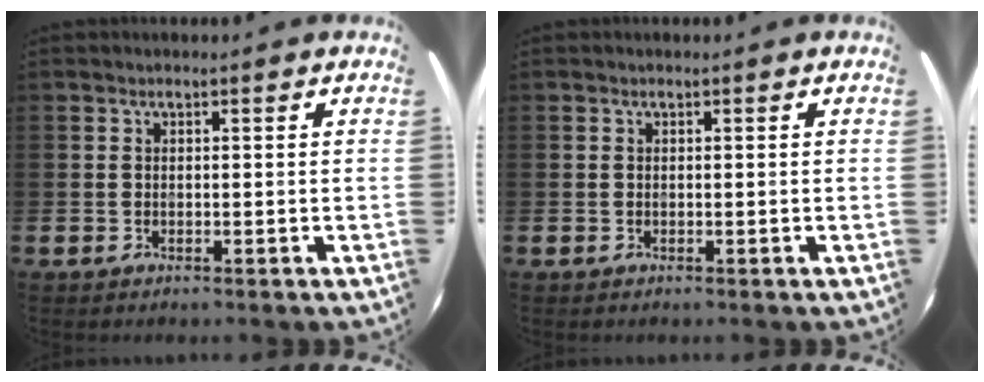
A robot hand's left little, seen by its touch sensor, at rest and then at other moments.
{"total": 0.0}